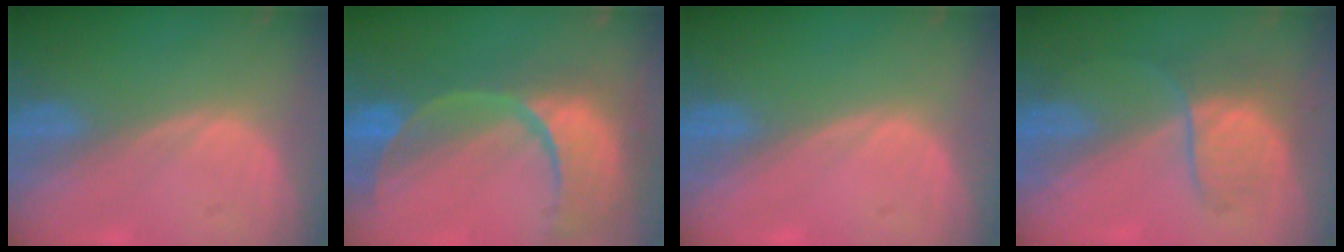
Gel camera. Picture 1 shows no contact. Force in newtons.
{"total": 13.9, "press": 11.0, "slide": 8.4}
{"total": 0.0}
{"total": 6.3, "press": 5.8, "slide": 2.3}